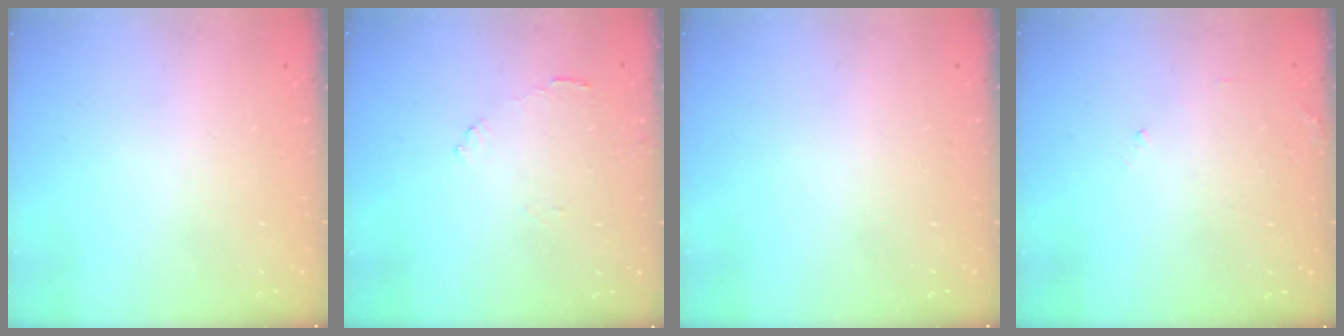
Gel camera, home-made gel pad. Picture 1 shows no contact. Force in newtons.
{"total": 8.1, "press": 8.1, "slide": 0.6}
{"total": 0.0}
{"total": 5.5, "press": 5.5, "slide": 0.2}